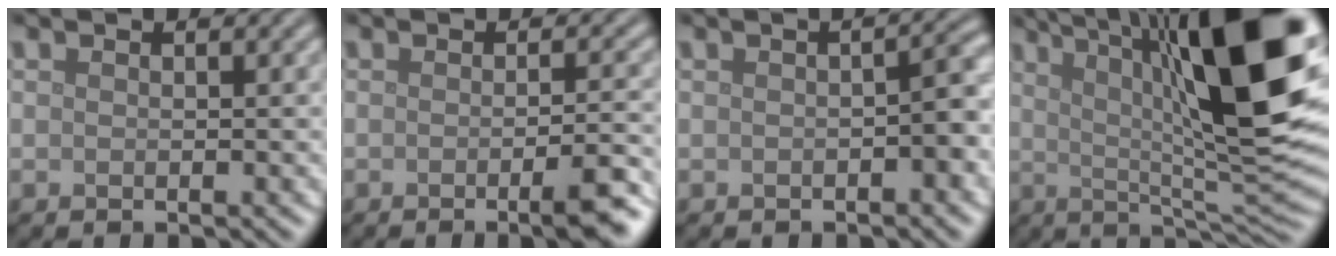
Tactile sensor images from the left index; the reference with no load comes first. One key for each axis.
{"total": 4.5, "fx": -1.7, "fy": 0.9, "fz": 4.1, "tx": -0.054, "ty": -0.005, "tz": -0.029}
{"total": 2.3, "fx": -0.5, "fy": 0.5, "fz": 2.2, "tx": -0.032, "ty": 0.008, "tz": -0.006}
{"total": 17.0, "fx": 5.1, "fy": 4.5, "fz": 15.6, "tx": -0.219, "ty": 0.019, "tz": 0.083}